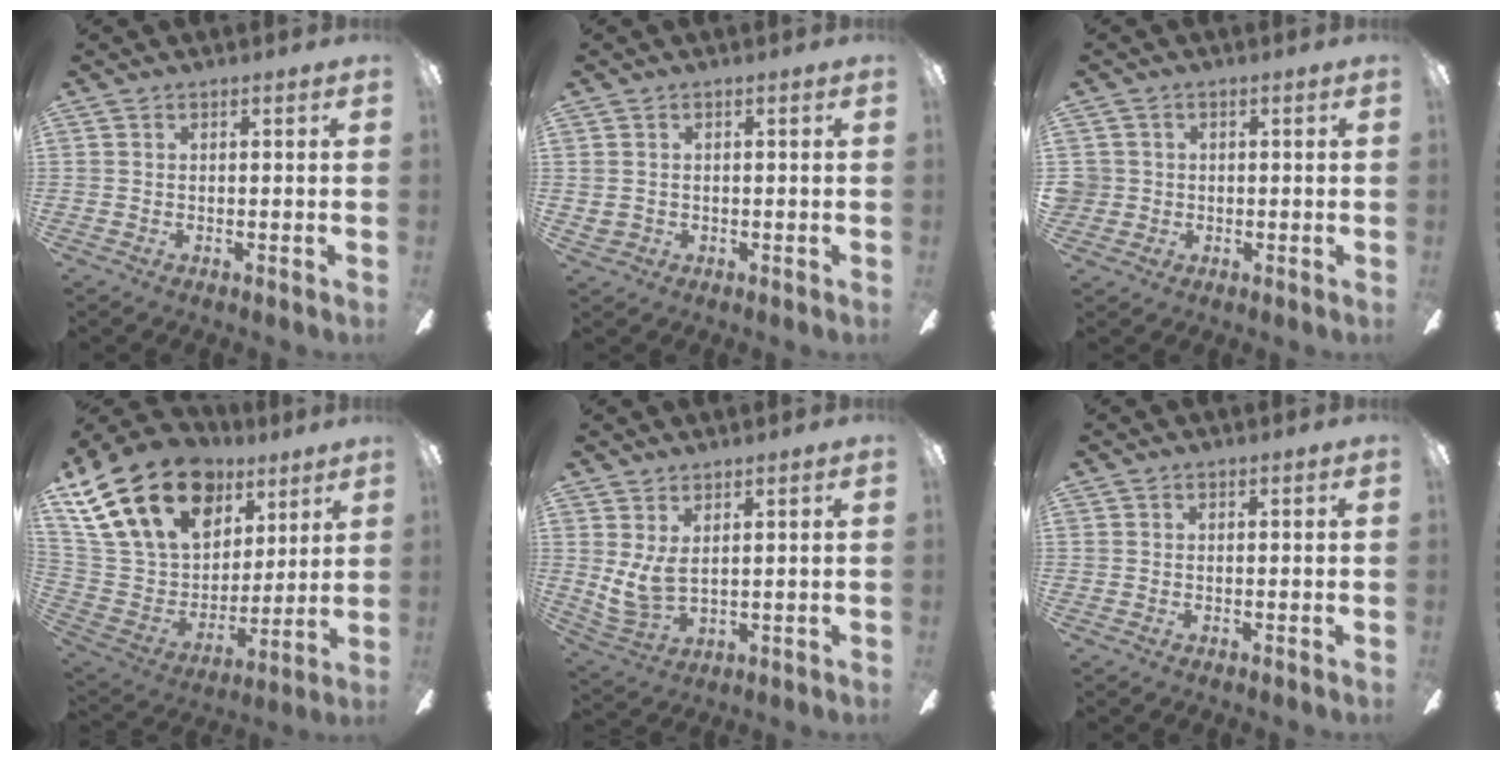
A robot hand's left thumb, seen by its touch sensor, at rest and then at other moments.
{"total": 1.5, "force": [0.2, 1.4, 0.3], "torque": [-0.007, 0.003, 0.002]}
{"total": 3.2, "force": [0.4, 3.2, 0.3], "torque": [-0.015, 0.007, 0.009]}
{"total": 26.1, "force": [14.7, 16.2, 14.3], "torque": [-0.288, -0.068, 0.282]}
{"total": 6.3, "force": [2.7, 3.3, 4.6], "torque": [-0.109, -0.014, 0.052]}
{"total": 0.0}